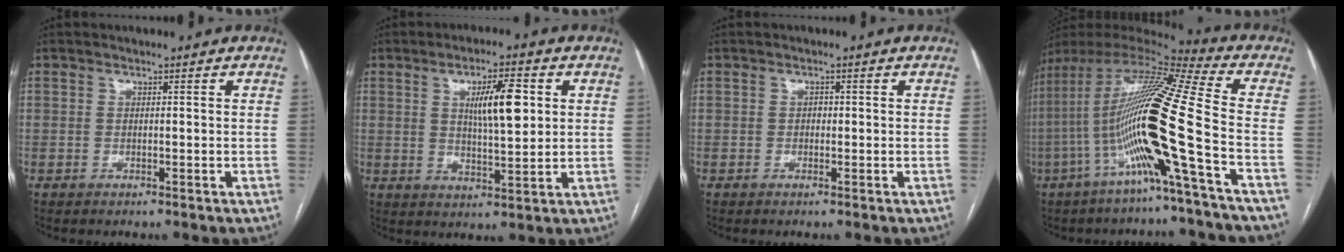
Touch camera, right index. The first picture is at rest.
{"total": 8.3, "force": [2.2, 1.7, 7.9], "torque": [-0.131, 0.004, 0.041]}
{"total": 0.8, "force": [-0.1, 0.7, 0.5], "torque": [-0.005, 0.002, -0.003]}
{"total": 20.1, "force": [-5.6, -1.2, 19.3], "torque": [-0.386, -0.008, -0.120]}